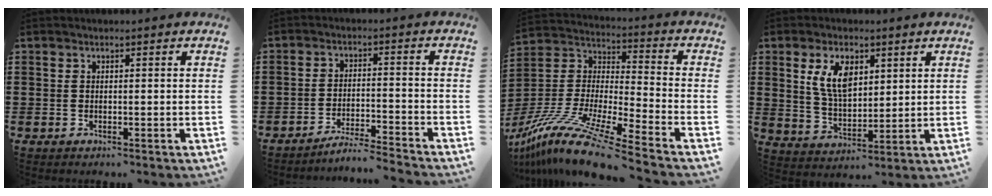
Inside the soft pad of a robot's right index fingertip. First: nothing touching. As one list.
[{"total": 4.3, "force": [-4.2, -0.3, 1.0], "torque": [-0.019, -0.003, -0.084]}, {"total": 13.2, "force": [-11.5, -0.4, 6.5], "torque": [-0.137, 0.002, -0.231]}, {"total": 7.7, "force": [3.1, 4.1, 5.7], "torque": [-0.125, 0.012, 0.056]}]